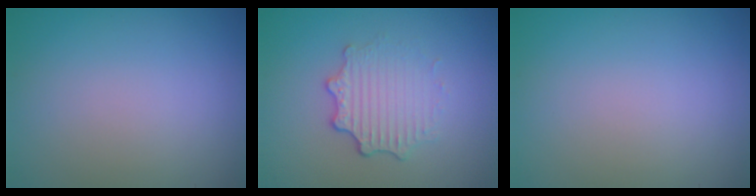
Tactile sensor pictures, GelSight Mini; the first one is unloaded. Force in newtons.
{"total": 3.4, "press": 2.6, "slide": 2.1}
{"total": 0.0}